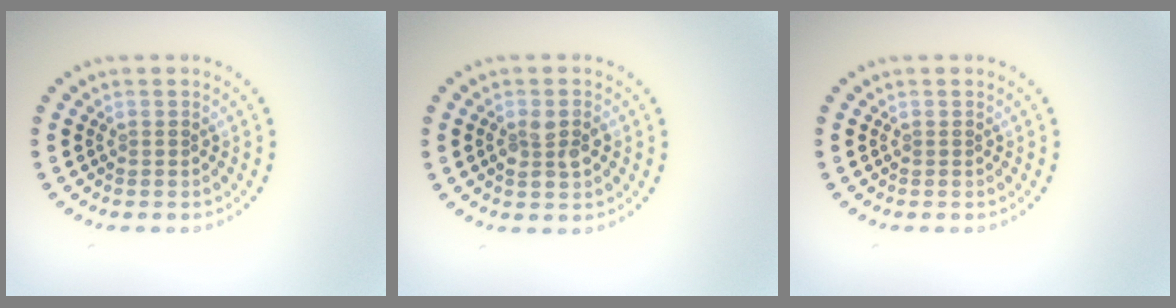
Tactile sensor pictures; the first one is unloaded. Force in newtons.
{"total": 2.5, "press": 2.4, "slide": 0.5}
{"total": 0.0}